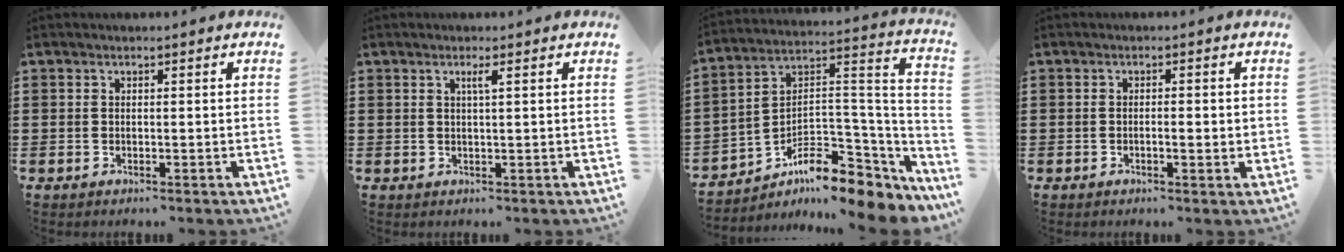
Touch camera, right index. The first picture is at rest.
{"total": 1.3, "force": [0.5, -0.1, 1.2], "torque": [-0.022, -0.001, 0.007]}
{"total": 8.5, "force": [-5.6, 4.0, 5.0], "torque": [-0.092, -0.003, -0.103]}
{"total": 1.8, "force": [-0.4, 0.2, 1.7], "torque": [-0.029, -0.001, -0.007]}